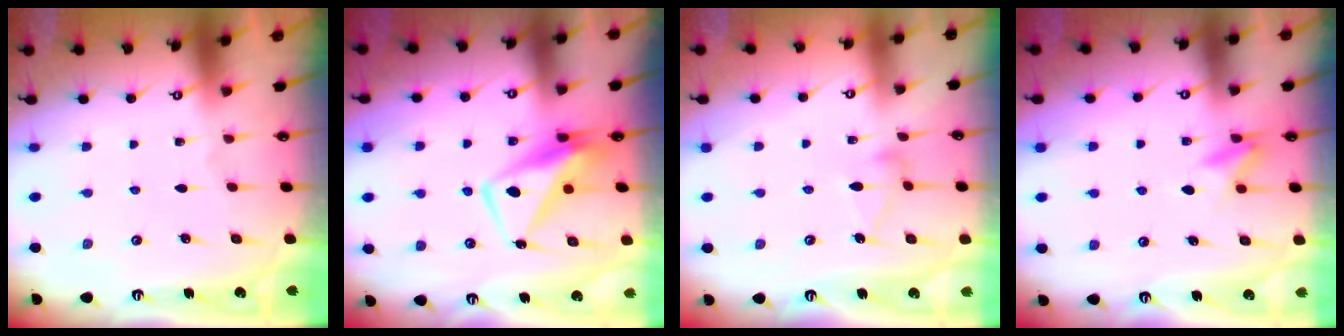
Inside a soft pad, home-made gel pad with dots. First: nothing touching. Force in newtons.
{"total": 8.9, "press": 8.8, "slide": 1.6}
{"total": 8.2, "press": 8.2, "slide": 0.3}
{"total": 9.0, "press": 9.0, "slide": 1.1}